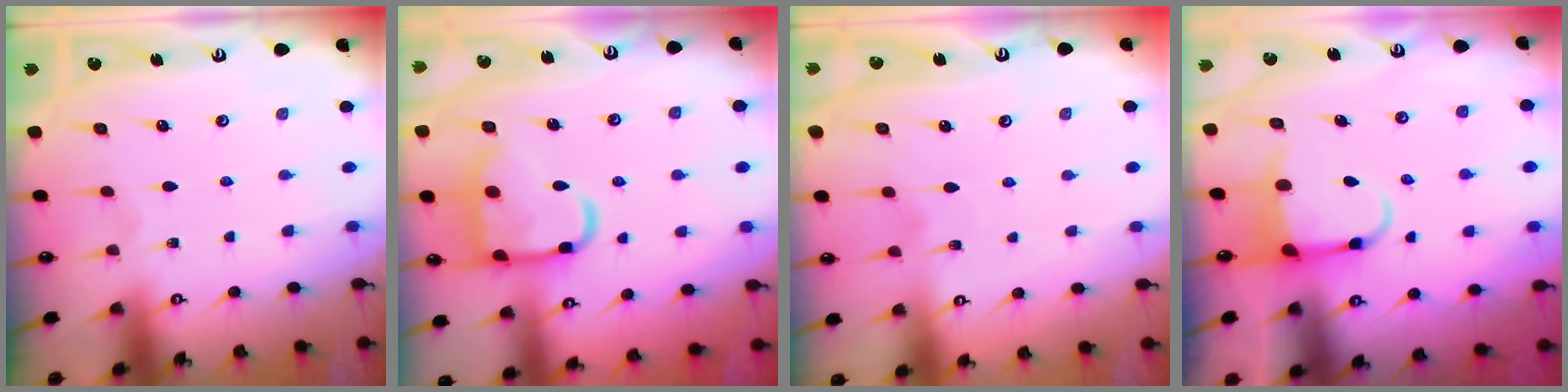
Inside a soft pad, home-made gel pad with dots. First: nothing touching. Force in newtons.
{"total": 16.7, "press": 16.7, "slide": 1.6}
{"total": 4.5, "press": 4.4, "slide": 0.5}
{"total": 3.9, "press": 3.8, "slide": 1.1}